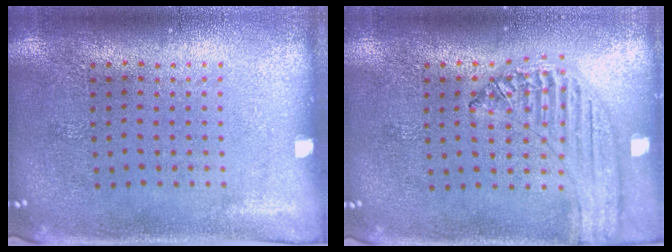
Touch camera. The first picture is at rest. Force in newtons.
{"total": 1.3, "press": 1.3, "slide": 0.2}